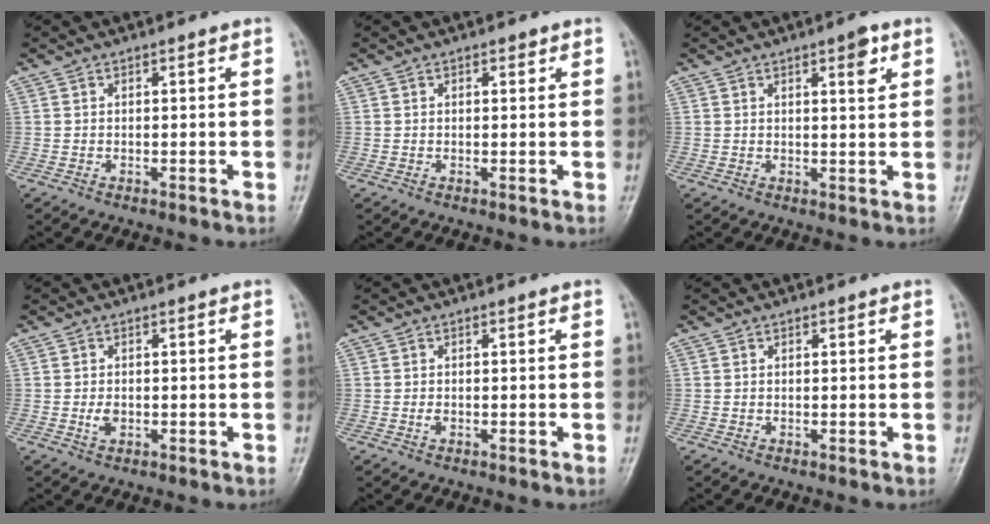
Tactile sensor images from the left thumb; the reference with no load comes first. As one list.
[{"total": 1.2, "force": [0.7, 0.7, 0.7], "torque": [-0.003, -0.001, 0.006]}, {"total": 3.9, "force": [2.0, 1.2, 3.2], "torque": [-0.038, -0.009, 0.028]}, {"total": 2.1, "force": [-0.4, 1.5, 1.5], "torque": [-0.024, 0.000, -0.007]}, {"total": 0.9, "force": [-0.1, 0.6, 0.7], "torque": [-0.011, -0.001, -0.004]}, {"total": 0.6, "force": [0.3, 0.4, 0.4], "torque": [-0.005, 0.000, 0.003]}]